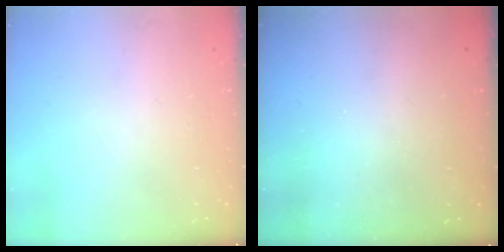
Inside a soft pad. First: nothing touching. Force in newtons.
{"total": 3.0, "press": 3.0, "slide": 0.1}